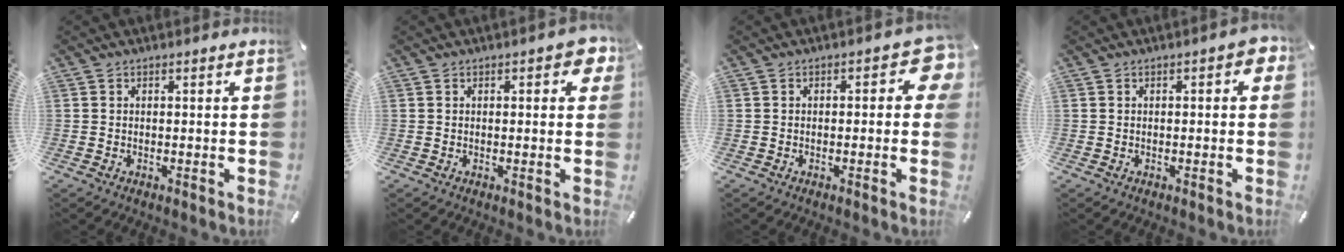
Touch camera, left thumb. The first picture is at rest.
{"total": 3.2, "force": [0.8, 1.5, 2.7], "torque": [-0.032, -0.001, 0.008]}
{"total": 5.3, "force": [0.6, 2.8, 4.5], "torque": [-0.052, 0.001, 0.005]}
{"total": 2.5, "force": [0.0, 1.2, 2.2], "torque": [-0.026, 0.001, -0.004]}